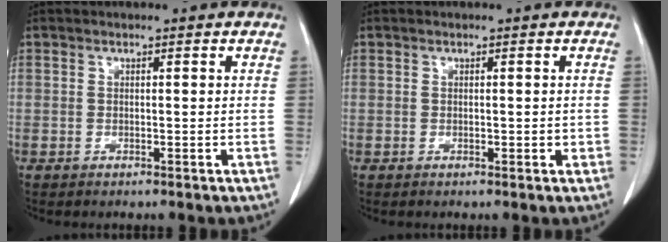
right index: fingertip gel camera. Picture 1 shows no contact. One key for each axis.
{"total": 1.0, "fx": -0.1, "fy": 0.6, "fz": 0.8, "tx": -0.008, "ty": 0.001, "tz": -0.001}